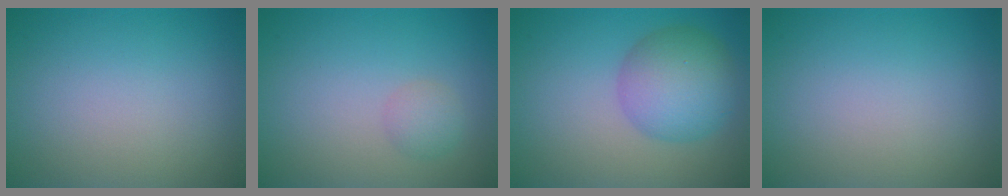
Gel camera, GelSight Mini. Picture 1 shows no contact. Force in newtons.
{"total": 1.4, "press": 1.4, "slide": 0.1}
{"total": 6.1, "press": 6.1, "slide": 0.2}
{"total": 0.0}